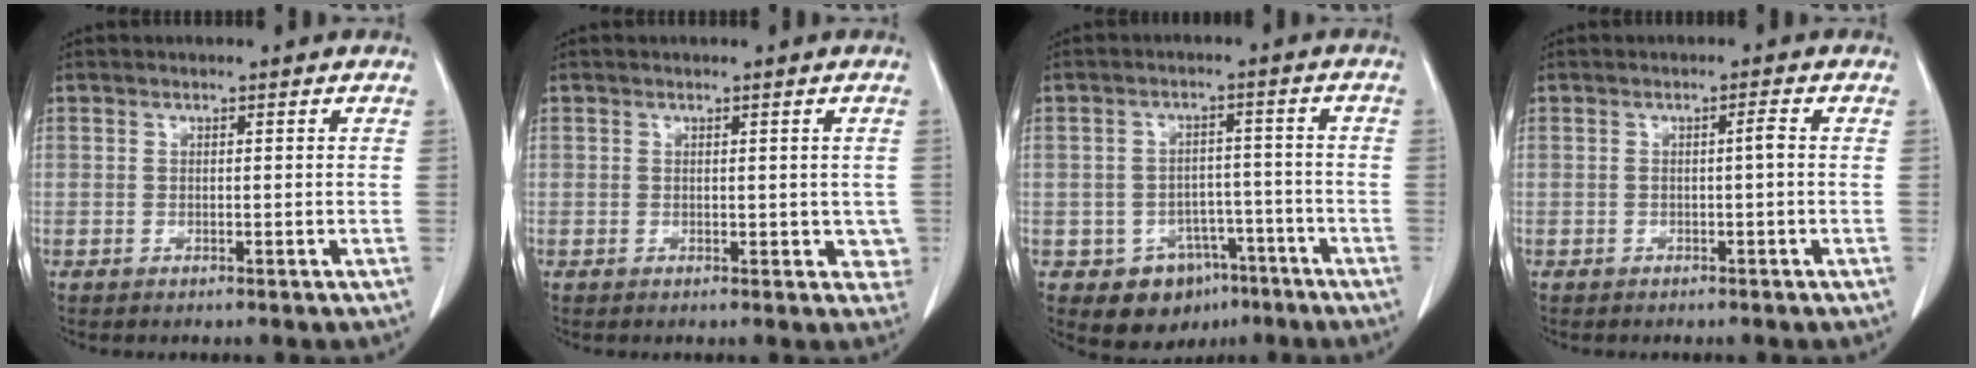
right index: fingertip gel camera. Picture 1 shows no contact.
{"total": 2.7, "force": [0.2, 2.0, 1.7], "torque": [0.001, 0.000, 0.002]}
{"total": 7.4, "force": [-4.0, 5.9, 1.9], "torque": [-0.021, 0.020, -0.048]}
{"total": 1.2, "force": [-0.2, 0.0, 1.2], "torque": [-0.017, 0.003, -0.003]}